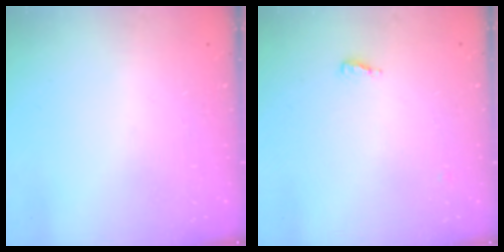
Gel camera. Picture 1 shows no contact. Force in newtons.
{"total": 4.7, "press": 4.6, "slide": 1.2}